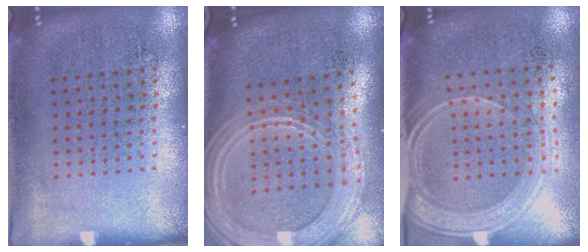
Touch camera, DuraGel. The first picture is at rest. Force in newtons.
{"total": 3.0, "press": 2.5, "slide": 1.6}
{"total": 1.9, "press": 1.7, "slide": 0.9}